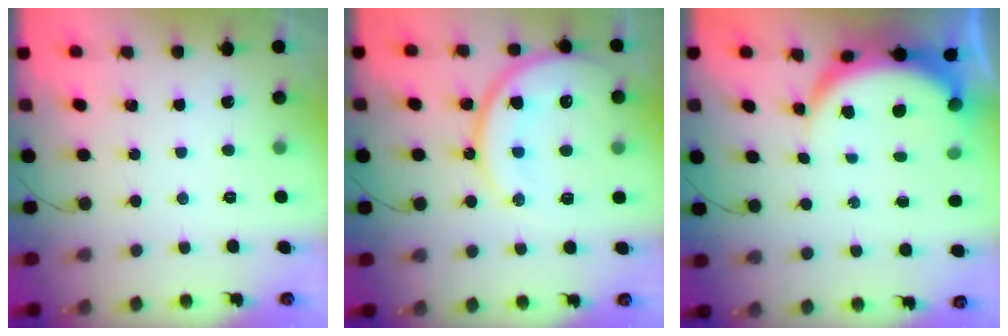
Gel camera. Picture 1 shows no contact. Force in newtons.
{"total": 17.0, "press": 16.9, "slide": 1.5}
{"total": 7.4, "press": 7.3, "slide": 1.0}